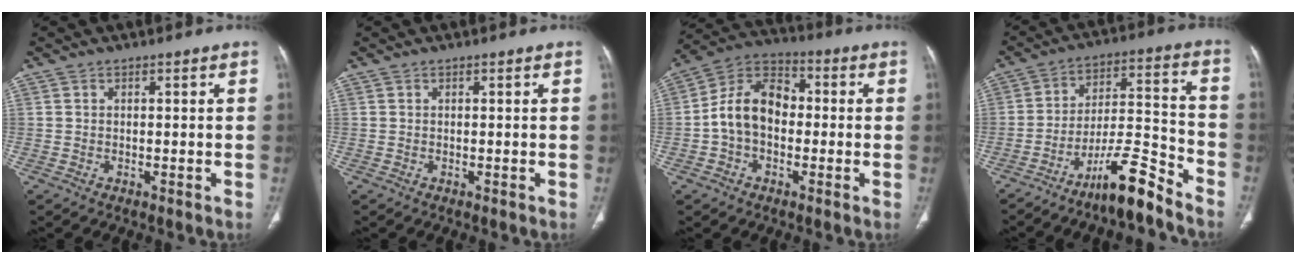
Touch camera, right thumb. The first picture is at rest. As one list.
[{"total": 0.0}, {"total": 11.7, "force": [-1.1, 8.3, 8.1], "torque": [-0.133, 0.038, -0.033]}, {"total": 11.9, "force": [-9.4, 1.6, 7.1], "torque": [-0.118, 0.085, -0.164]}]